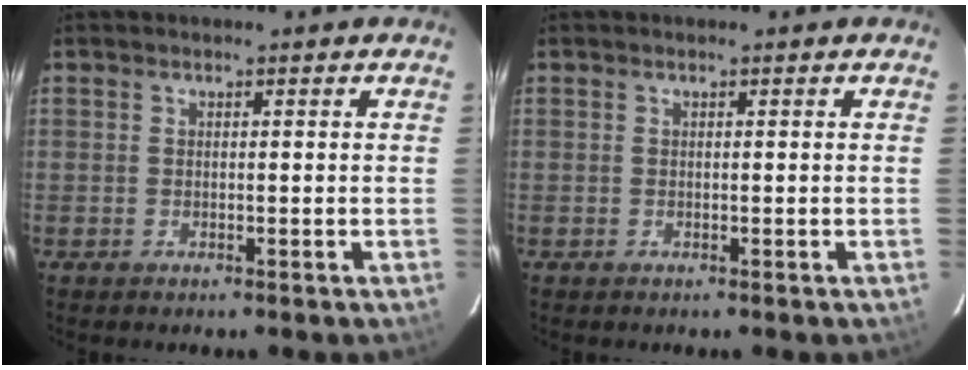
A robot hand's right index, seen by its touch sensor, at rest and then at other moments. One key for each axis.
{"total": 0.0}